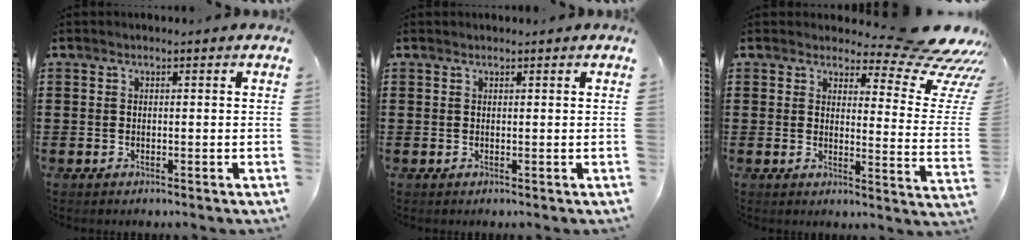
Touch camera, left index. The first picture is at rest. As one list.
[{"total": 0.0}, {"total": 9.6, "force": [7.4, 2.3, 5.6], "torque": [-0.088, -0.054, 0.126]}]